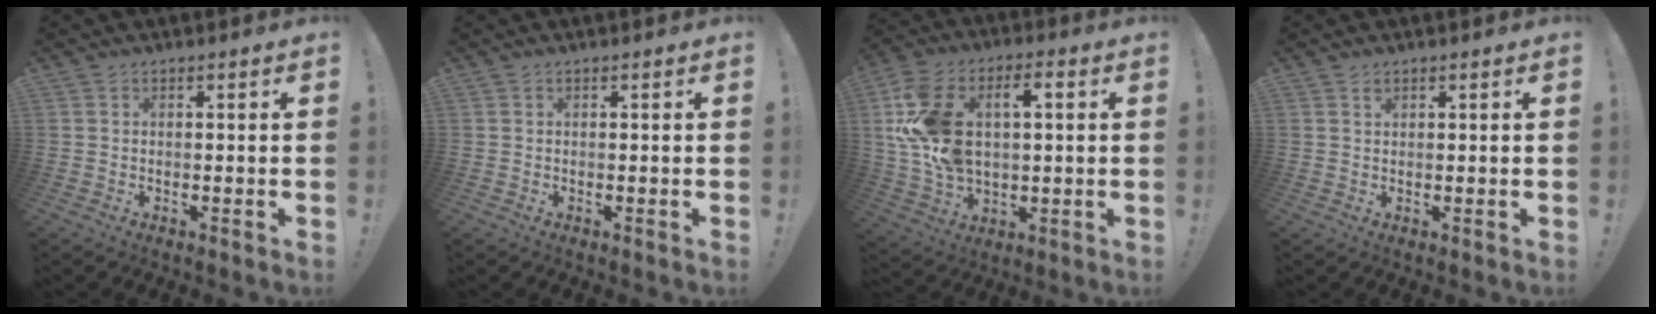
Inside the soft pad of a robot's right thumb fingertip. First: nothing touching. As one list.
[{"total": 0.0}, {"total": 18.6, "force": [3.7, 12.3, 13.5], "torque": [-0.264, 0.003, 0.062]}, {"total": 0.9, "force": [0.7, 0.6, 0.3], "torque": [-0.001, -0.003, 0.013]}]